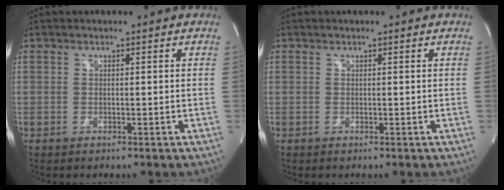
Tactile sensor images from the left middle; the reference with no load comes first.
{"total": 0.0}